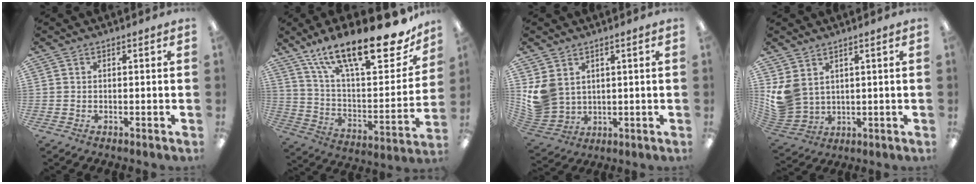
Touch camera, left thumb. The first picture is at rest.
{"total": 25.4, "force": [17.7, 8.0, 16.4], "torque": [-0.250, -0.113, 0.294]}
{"total": 7.8, "force": [3.2, 6.3, 3.3], "torque": [-0.087, -0.009, 0.065]}
{"total": 7.9, "force": [3.3, 5.9, 4.0], "torque": [-0.097, -0.014, 0.067]}